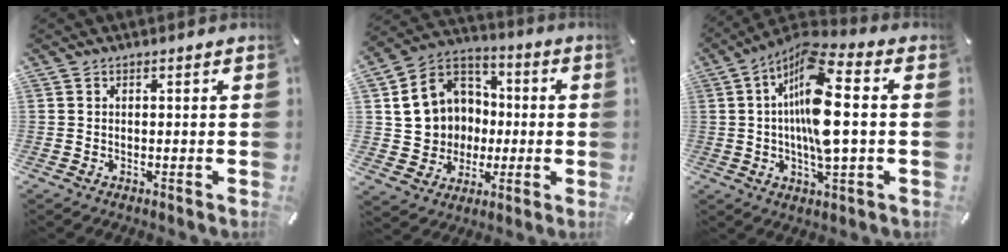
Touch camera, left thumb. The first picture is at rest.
{"total": 14.1, "force": [-0.1, 13.7, 3.5], "torque": [-0.070, 0.002, 0.009]}
{"total": 16.1, "force": [1.3, 5.1, 15.2], "torque": [-0.299, -0.006, 0.016]}